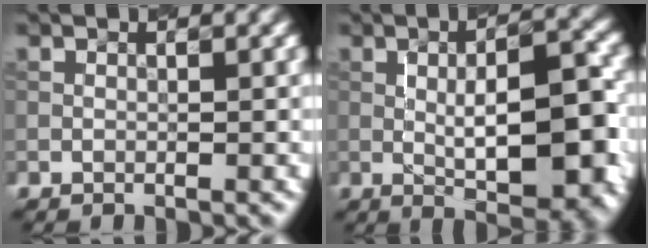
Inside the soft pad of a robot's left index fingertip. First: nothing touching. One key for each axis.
{"total": 9.2, "fx": -0.8, "fy": 3.0, "fz": 8.6, "tx": -0.116, "ty": 0.004, "tz": -0.012}